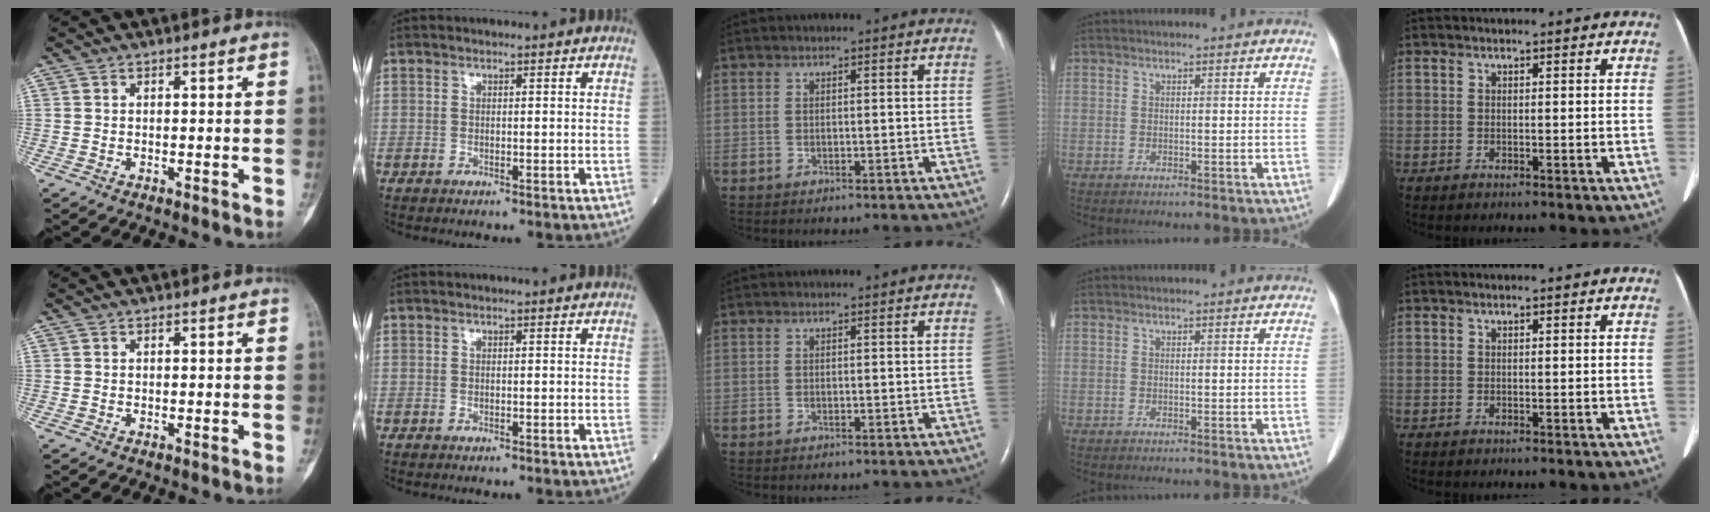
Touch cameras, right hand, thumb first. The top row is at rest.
{}